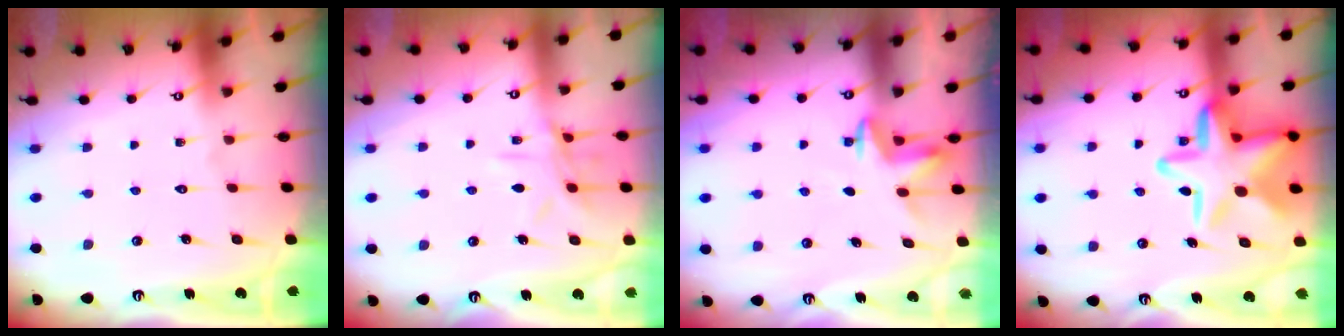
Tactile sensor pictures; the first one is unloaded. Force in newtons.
{"total": 9.3, "press": 9.3, "slide": 0.8}
{"total": 4.0, "press": 4.0, "slide": 0.4}
{"total": 18.0, "press": 17.9, "slide": 2.0}